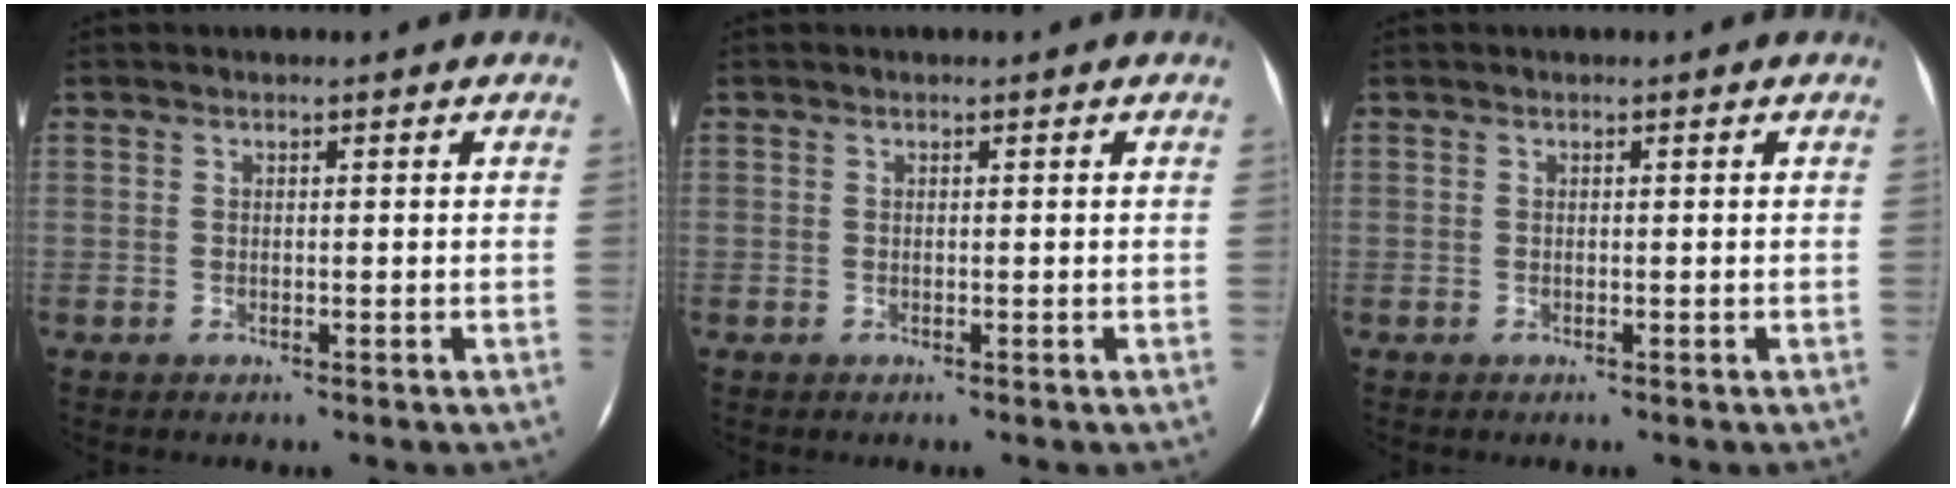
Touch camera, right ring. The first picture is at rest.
{"total": 0.0}
{"total": 0.0}